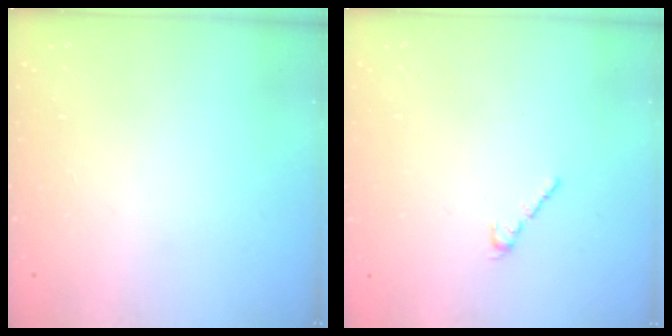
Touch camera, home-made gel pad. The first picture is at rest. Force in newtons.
{"total": 2.5, "press": 2.4, "slide": 0.7}